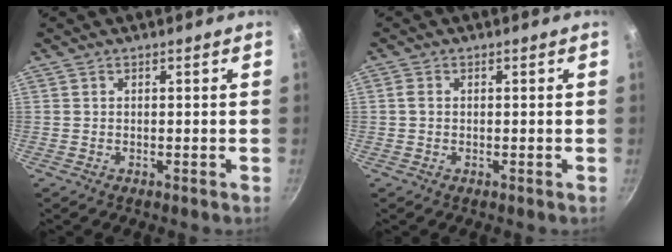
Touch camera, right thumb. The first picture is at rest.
{"total": 1.4, "force": [0.1, 1.1, 0.8], "torque": [-0.015, 0.005, -0.001]}